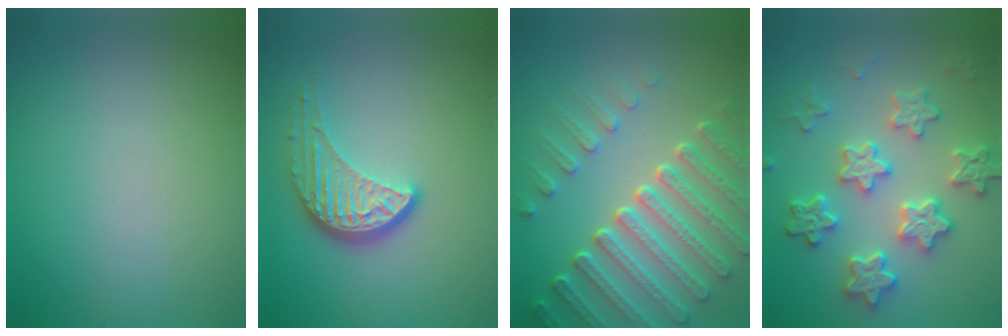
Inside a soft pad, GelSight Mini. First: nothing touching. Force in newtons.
{"total": 4.0, "press": 3.0, "slide": 2.7}
{"total": 7.4, "press": 5.5, "slide": 4.9}
{"total": 4.6, "press": 4.5, "slide": 1.0}